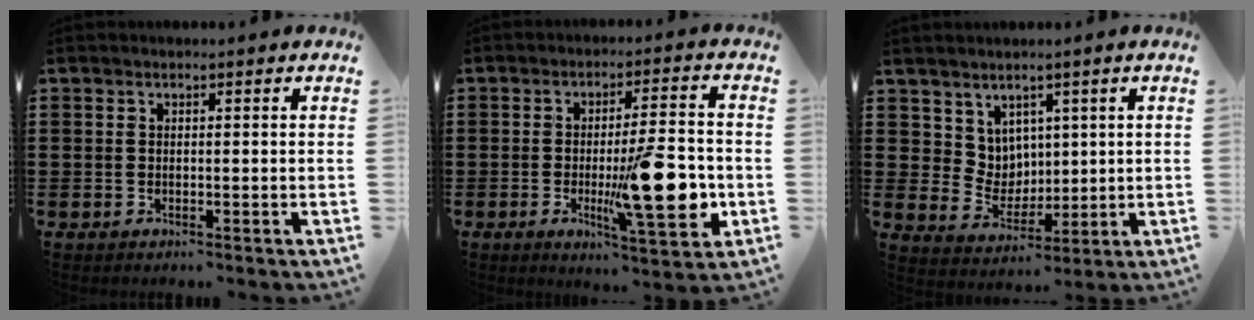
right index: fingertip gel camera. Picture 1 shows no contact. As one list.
[{"total": 14.4, "force": [-2.6, 3.4, 13.8], "torque": [-0.210, -0.012, -0.041]}, {"total": 5.3, "force": [3.3, 4.1, 0.6], "torque": [-0.037, -0.004, 0.064]}]